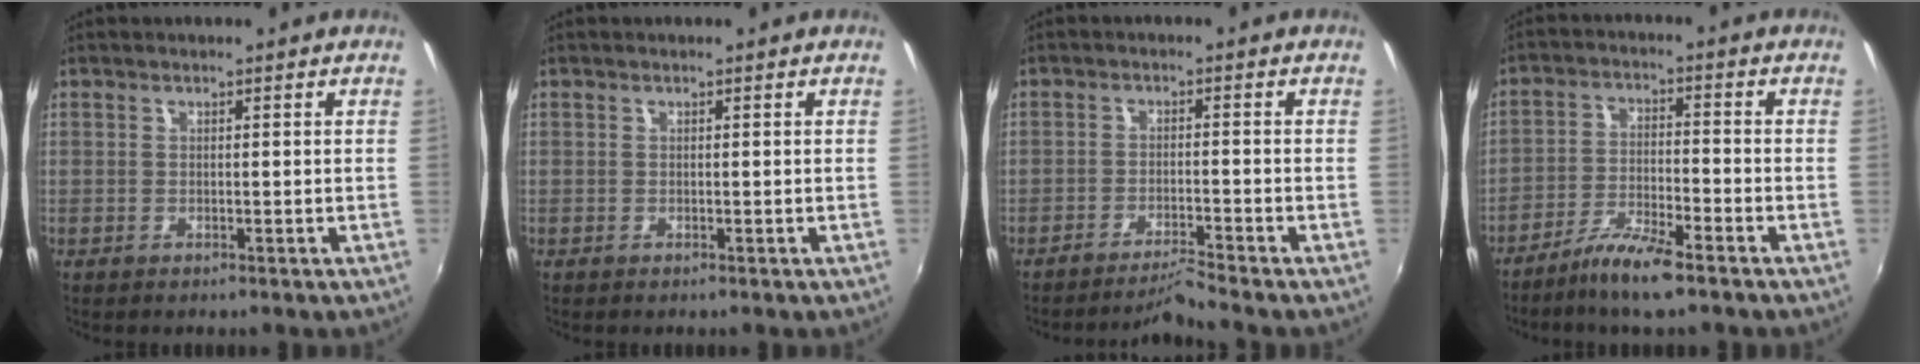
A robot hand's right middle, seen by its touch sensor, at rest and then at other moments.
{"total": 0.0}
{"total": 3.8, "force": [-3.4, -1.6, 0.4], "torque": [-0.024, 0.006, -0.063]}
{"total": 7.8, "force": [-6.0, 0.9, 4.9], "torque": [-0.110, -0.006, -0.115]}